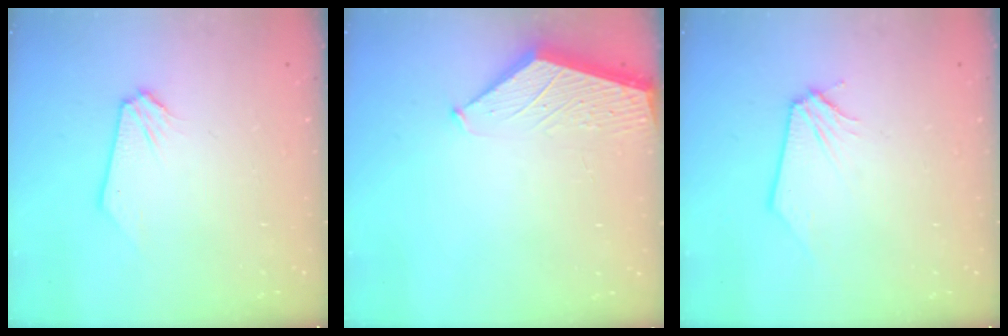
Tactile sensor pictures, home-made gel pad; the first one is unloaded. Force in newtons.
{"total": 1.6, "press": 1.6, "slide": 0.2}
{"total": 0.0}